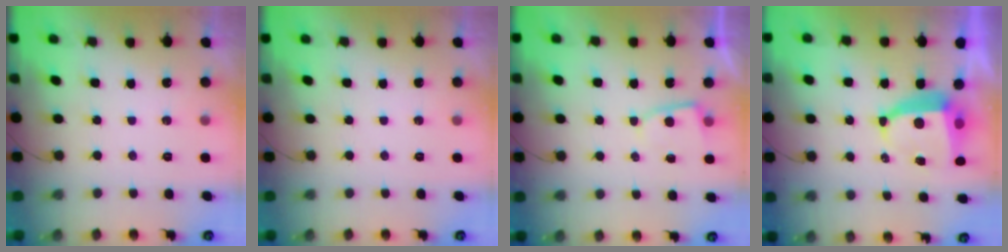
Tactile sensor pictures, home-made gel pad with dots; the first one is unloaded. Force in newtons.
{"total": 0.0}
{"total": 4.6, "press": 4.6, "slide": 0.4}
{"total": 8.0, "press": 8.0, "slide": 1.0}